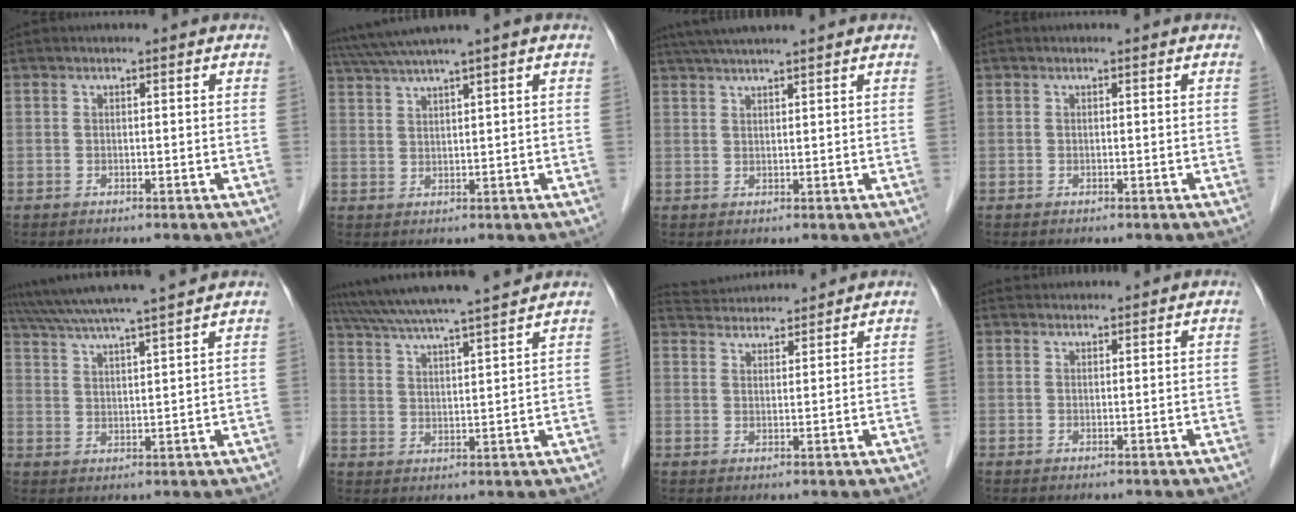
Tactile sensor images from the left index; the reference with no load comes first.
{"total": 6.3, "force": [5.0, -1.6, 3.5], "torque": [-0.068, 0.023, 0.092]}
{"total": 6.7, "force": [5.7, -0.8, 3.5], "torque": [-0.058, 0.035, 0.092]}
{"total": 0.0}
{"total": 13.6, "force": [11.9, -1.1, 6.6], "torque": [-0.119, 0.023, 0.181]}
{"total": 15.3, "force": [13.5, -0.7, 7.1], "torque": [-0.133, 0.021, 0.206]}
{"total": 7.2, "force": [7.1, 0.3, 1.0], "torque": [-0.028, 0.033, 0.115]}
{"total": 2.2, "force": [2.2, 0.1, 0.0], "torque": [-0.005, 0.026, 0.043]}